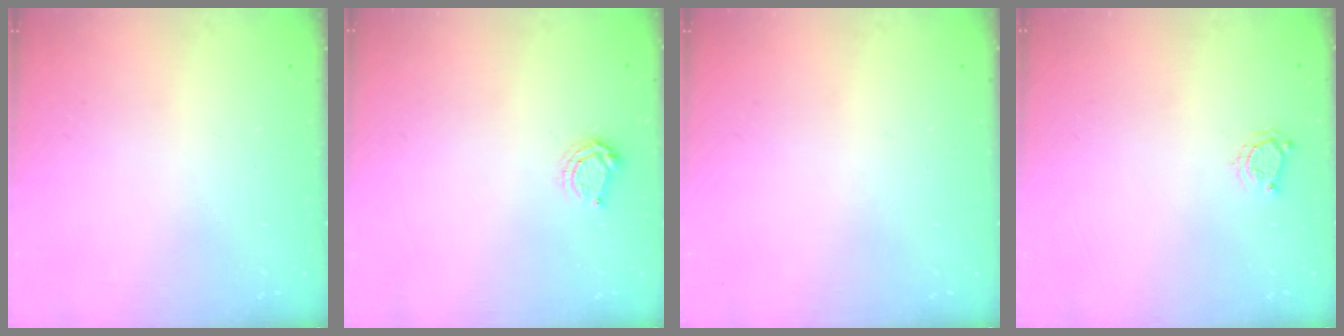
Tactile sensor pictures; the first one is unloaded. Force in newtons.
{"total": 5.2, "press": 5.2, "slide": 0.7}
{"total": 0.0}
{"total": 4.6, "press": 4.5, "slide": 0.3}